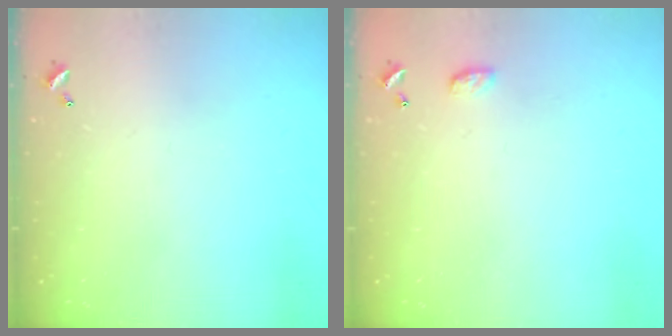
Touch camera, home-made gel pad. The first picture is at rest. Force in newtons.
{"total": 3.4, "press": 3.4, "slide": 0.5}